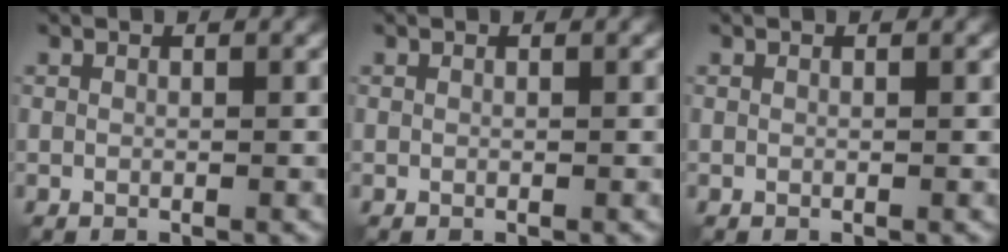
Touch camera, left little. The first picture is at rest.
{"total": 0.0}
{"total": 0.0}